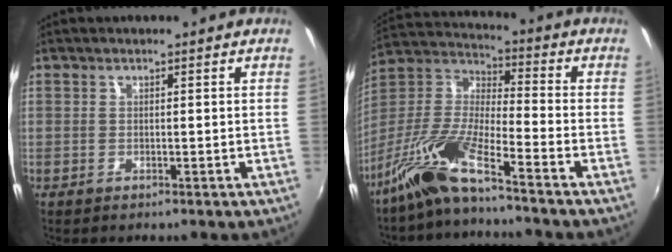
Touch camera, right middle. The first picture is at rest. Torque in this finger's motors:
{"motor_torque": [1.10, -1.04, 0.67, 0.21]}